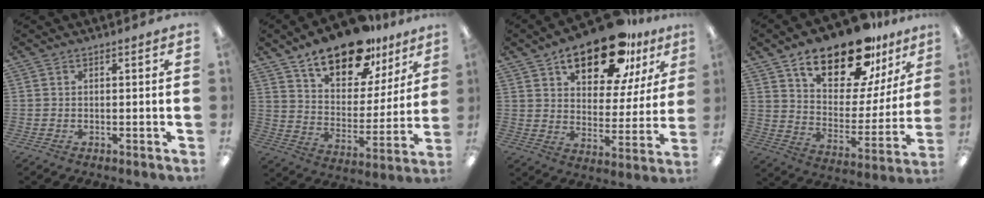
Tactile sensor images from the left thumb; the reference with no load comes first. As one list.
[{"total": 18.7, "force": [14.1, 8.5, 8.8], "torque": [-0.141, -0.091, 0.246]}, {"total": 19.4, "force": [13.0, 8.4, 11.6], "torque": [-0.181, -0.064, 0.219]}, {"total": 21.3, "force": [15.1, 9.0, 12.0], "torque": [-0.196, -0.084, 0.259]}]